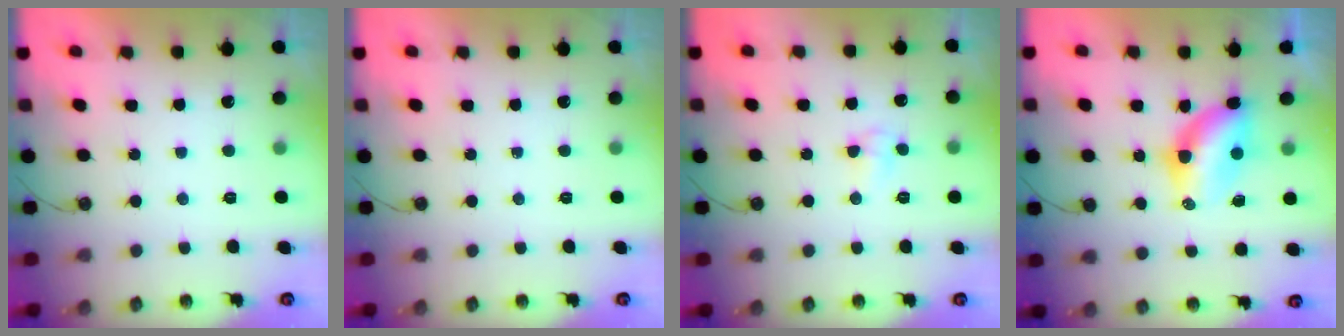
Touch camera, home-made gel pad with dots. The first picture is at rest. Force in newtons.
{"total": 0.0}
{"total": 3.9, "press": 3.8, "slide": 0.7}
{"total": 8.5, "press": 7.7, "slide": 3.7}